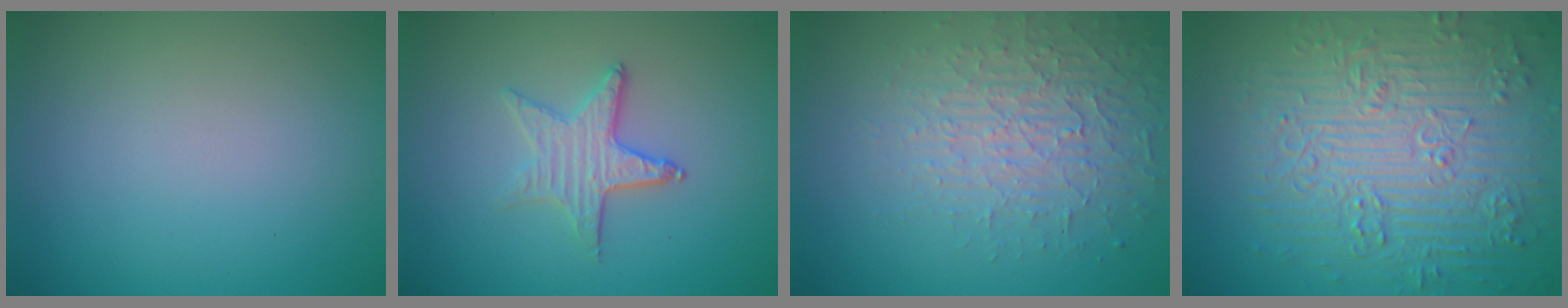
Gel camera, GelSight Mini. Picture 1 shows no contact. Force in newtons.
{"total": 2.8, "press": 2.5, "slide": 1.3}
{"total": 3.7, "press": 3.4, "slide": 1.4}
{"total": 9.2, "press": 6.8, "slide": 6.2}